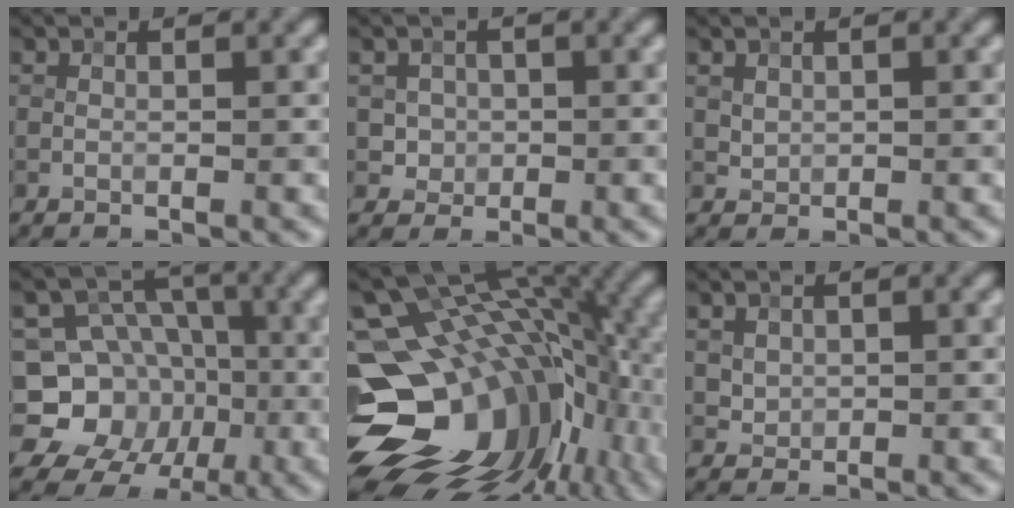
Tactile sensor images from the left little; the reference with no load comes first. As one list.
[{"total": 2.3, "force": [0.4, 2.2, 0.7], "torque": [-0.003, -0.004, 0.016]}, {"total": 0.9, "force": [0.4, 0.7, 0.3], "torque": [-0.006, -0.004, 0.013]}, {"total": 11.6, "force": [-3.7, 10.2, 4.0], "torque": [-0.068, 0.003, -0.092]}, {"total": 18.2, "force": [-2.5, 12.8, 12.7], "torque": [-0.220, -0.015, -0.017]}, {"total": 1.3, "force": [0.5, 1.1, 0.5], "torque": [-0.009, -0.005, 0.015]}]